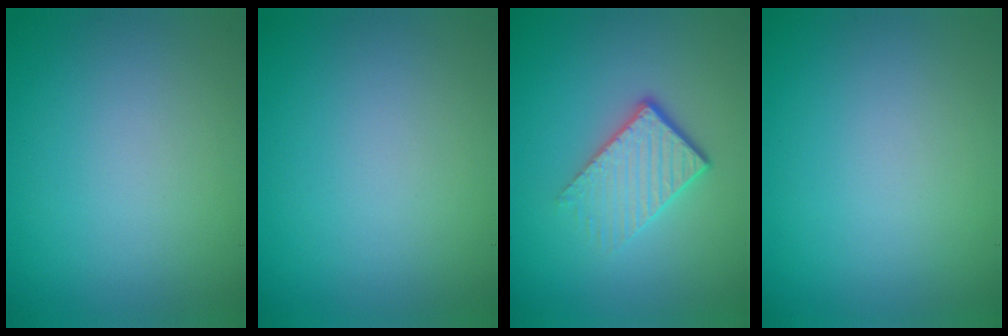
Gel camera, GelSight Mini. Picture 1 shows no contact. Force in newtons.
{"total": 0.0}
{"total": 4.4, "press": 2.8, "slide": 3.4}
{"total": 0.0}